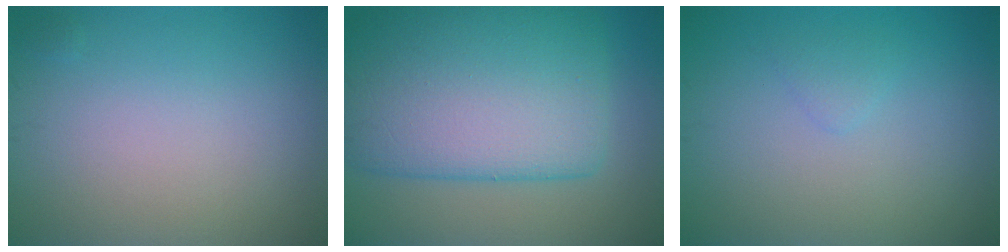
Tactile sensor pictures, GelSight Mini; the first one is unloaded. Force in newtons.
{"total": 12.3, "press": 12.3, "slide": 0.3}
{"total": 0.9, "press": 0.9, "slide": 0.1}